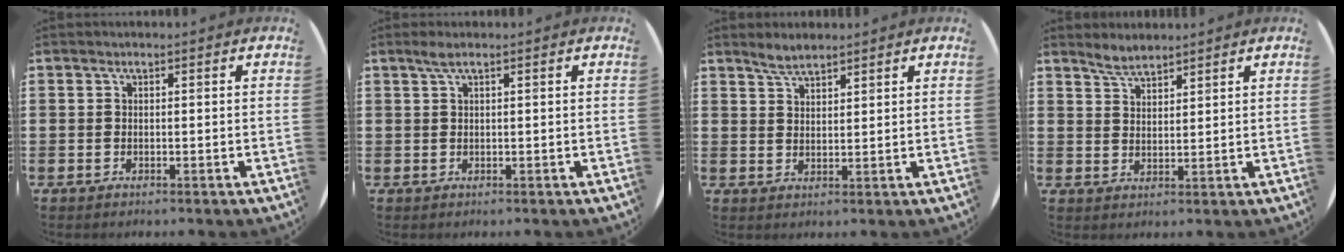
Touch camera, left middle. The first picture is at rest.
{"total": 1.2, "force": [0.7, 0.0, 1.0], "torque": [-0.021, 0.003, 0.011]}
{"total": 2.8, "force": [2.6, 0.7, 0.7], "torque": [-0.018, 0.004, 0.049]}
{"total": 3.0, "force": [2.8, 0.7, 0.6], "torque": [-0.016, 0.000, 0.054]}